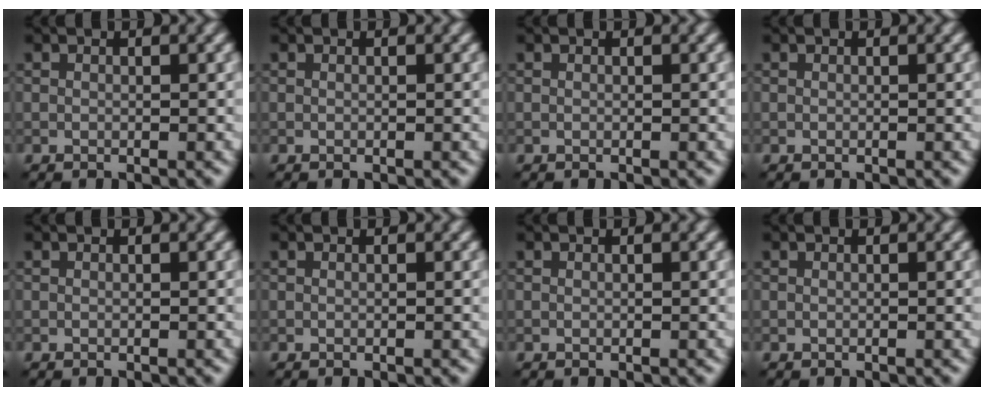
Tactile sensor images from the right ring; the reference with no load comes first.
{"total": 0.0}
{"total": 0.0}
{"total": 0.0}
{"total": 0.0}
{"total": 0.0}
{"total": 0.0}
{"total": 0.0}